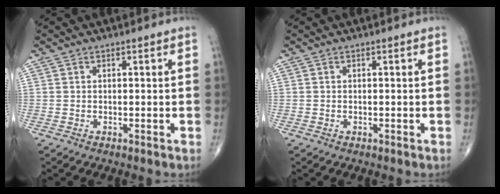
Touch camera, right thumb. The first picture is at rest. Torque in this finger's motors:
{"motor_torque": [-0.08, 0.00, -0.18, -0.17, -0.02]}